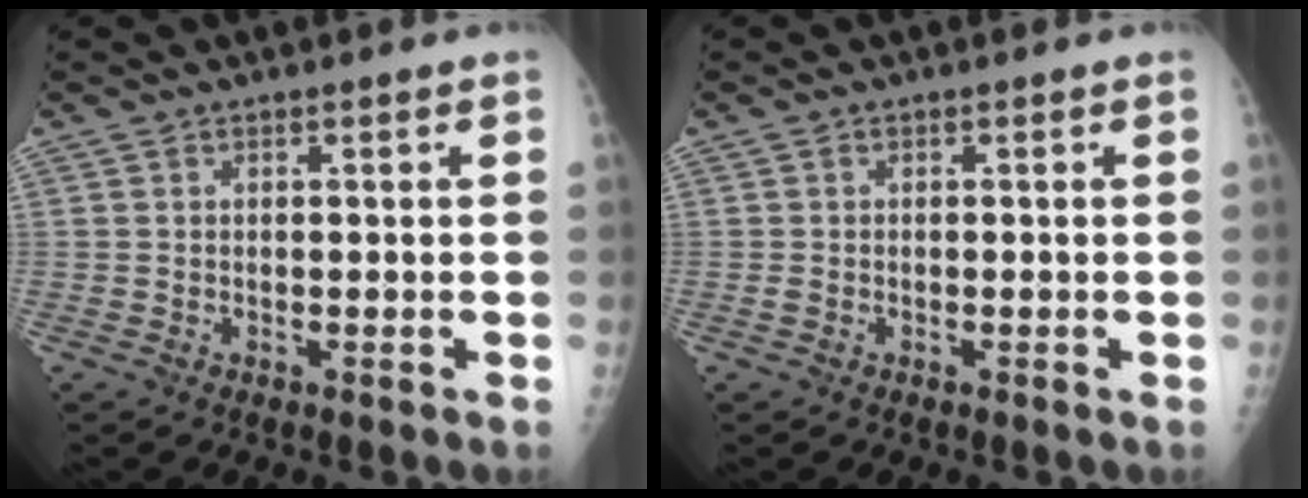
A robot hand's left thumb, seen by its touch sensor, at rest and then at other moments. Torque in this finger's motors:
{"motor_torque": [-0.30, 0.16, -0.09, -0.05, 0.00]}